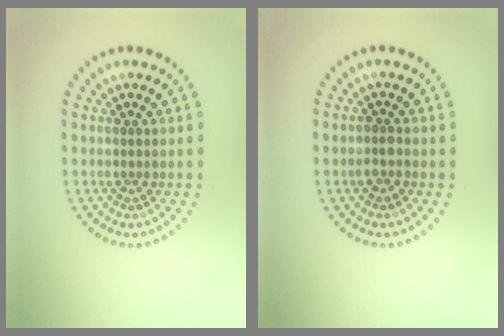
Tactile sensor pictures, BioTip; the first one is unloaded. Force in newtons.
{"total": 1.4, "press": 1.3, "slide": 0.5}